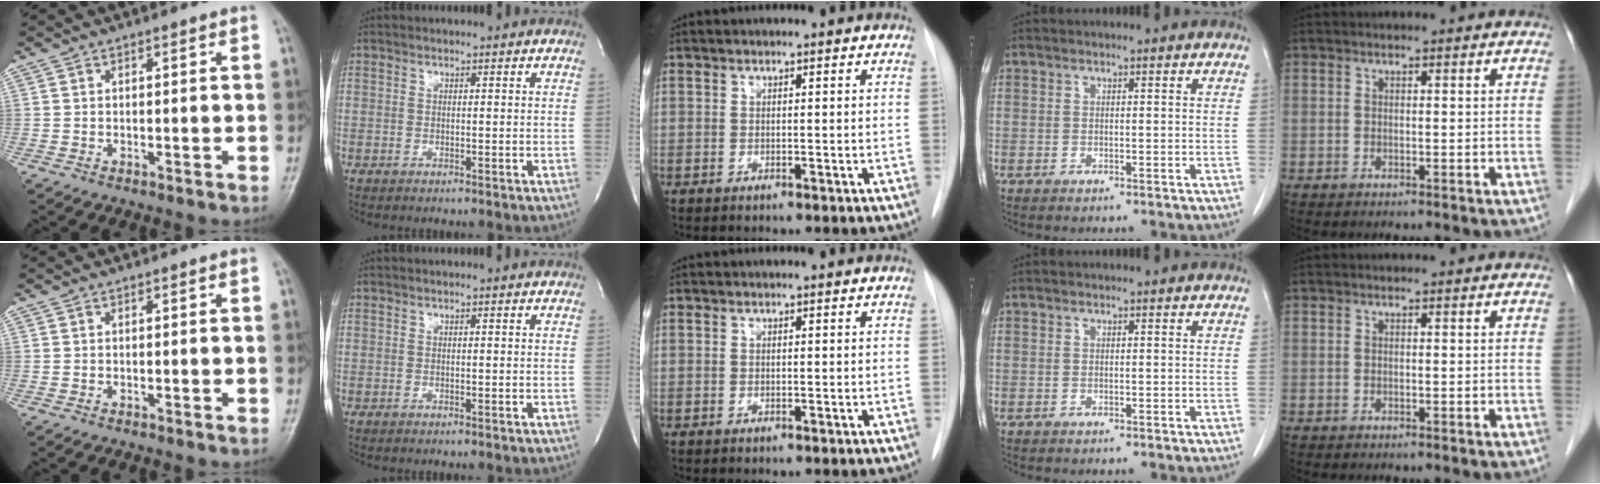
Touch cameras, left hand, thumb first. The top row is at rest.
{}